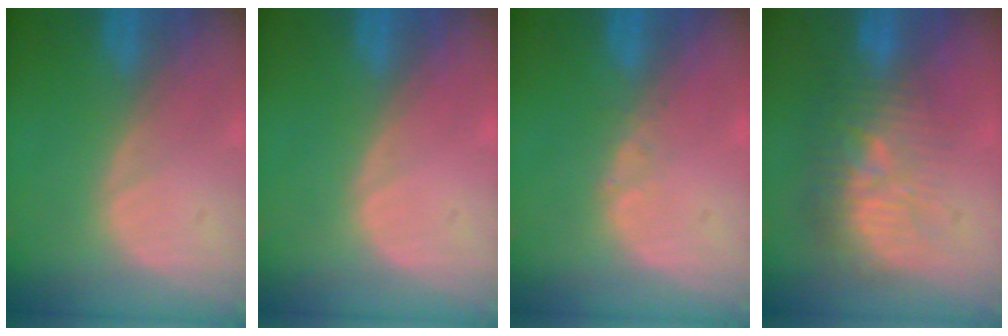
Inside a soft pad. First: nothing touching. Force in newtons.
{"total": 0.0}
{"total": 0.8, "press": 0.7, "slide": 0.1}
{"total": 9.6, "press": 8.6, "slide": 4.2}